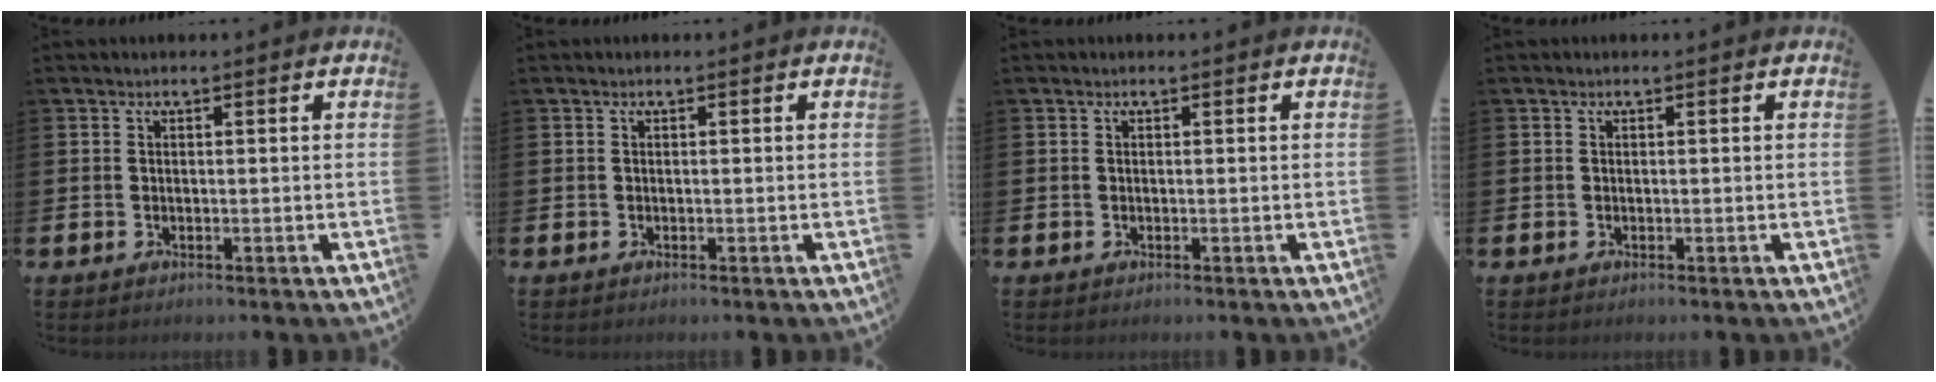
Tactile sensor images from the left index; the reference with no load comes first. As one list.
[{"total": 0.0}, {"total": 0.0}, {"total": 0.0}]